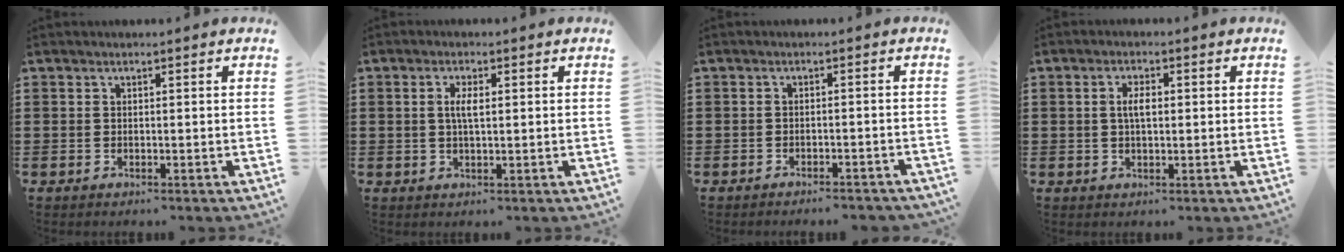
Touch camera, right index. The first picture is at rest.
{"total": 2.9, "force": [0.4, 0.9, 2.7], "torque": [-0.054, 0.003, 0.004]}
{"total": 1.8, "force": [-1.8, 0.0, 0.4], "torque": [-0.011, 0.001, -0.036]}
{"total": 3.0, "force": [0.3, 1.2, 2.8], "torque": [-0.055, 0.005, 0.003]}